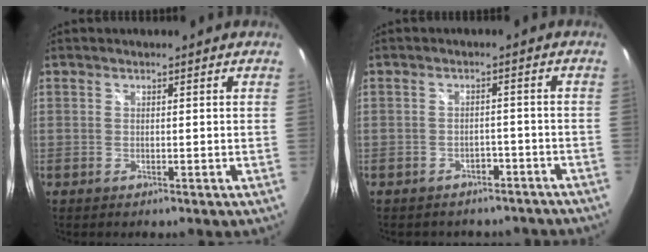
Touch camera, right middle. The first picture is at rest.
{"total": 8.6, "force": [-6.9, 4.5, 2.4], "torque": [-0.054, 0.008, -0.079]}